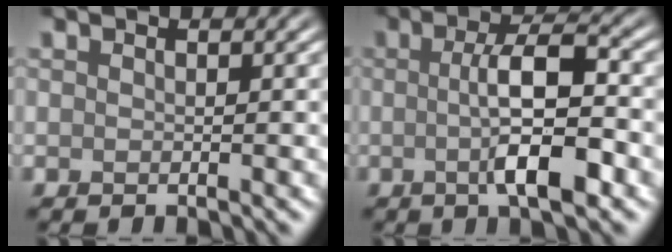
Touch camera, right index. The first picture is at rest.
{"total": 6.3, "force": [-0.9, 1.4, 6.1], "torque": [-0.101, 0.005, -0.019]}